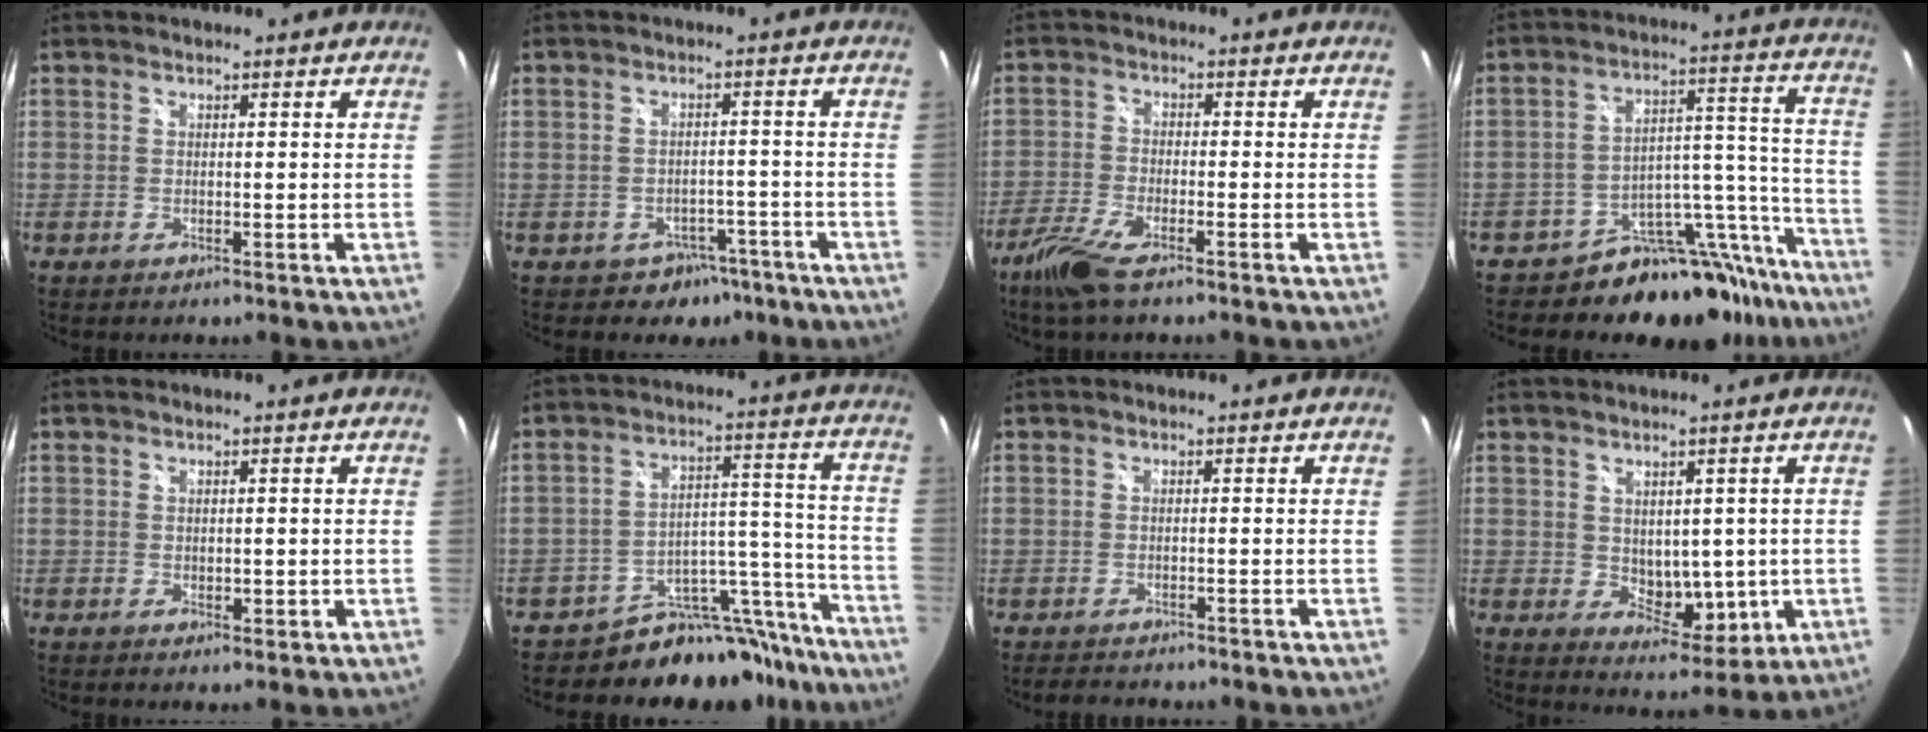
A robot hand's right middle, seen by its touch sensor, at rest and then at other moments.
{"total": 5.3, "force": [-3.5, 3.9, 0.6], "torque": [-0.013, 0.024, -0.037]}
{"total": 7.2, "force": [-5.0, 1.6, 4.8], "torque": [-0.124, -0.013, -0.106]}
{"total": 18.6, "force": [-16.8, 7.3, 3.2], "torque": [-0.023, 0.071, -0.241]}
{"total": 1.6, "force": [-0.2, 1.2, 1.1], "torque": [-0.014, -0.001, -0.002]}
{"total": 16.4, "force": [-15.0, 6.4, 2.1], "torque": [-0.012, 0.072, -0.212]}
{"total": 3.3, "force": [-3.0, 1.0, 1.0], "torque": [-0.025, -0.009, -0.046]}
{"total": 7.6, "force": [0.0, 5.5, 5.2], "torque": [-0.081, -0.012, 0.015]}